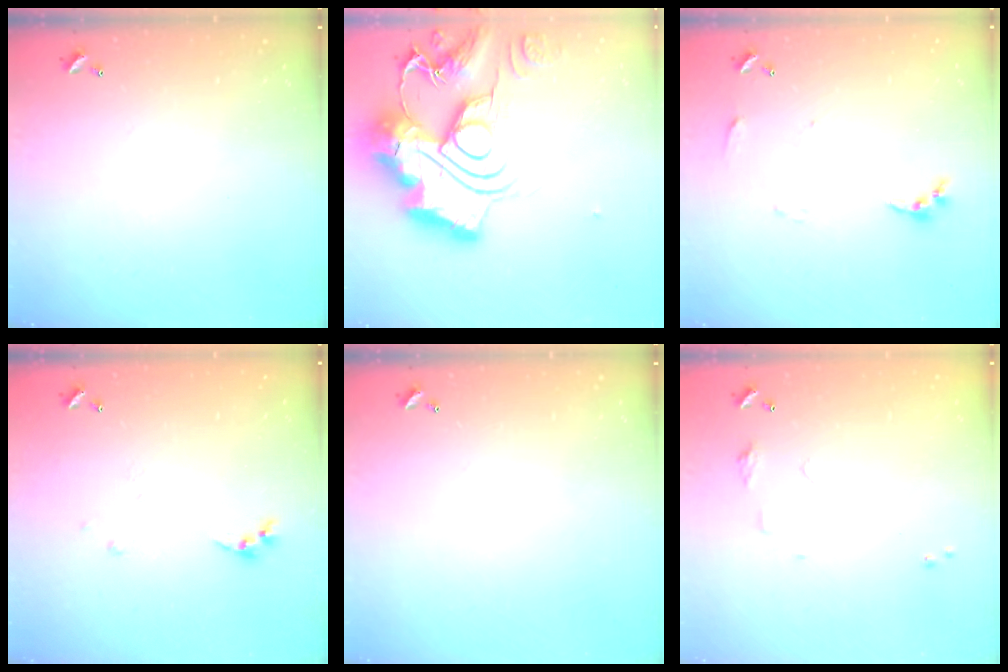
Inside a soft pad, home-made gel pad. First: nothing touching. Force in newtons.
{"total": 0.6, "press": 0.6, "slide": 0.0}
{"total": 4.6, "press": 4.6, "slide": 0.5}
{"total": 4.9, "press": 4.9, "slide": 0.4}
{"total": 0.0}
{"total": 6.3, "press": 6.3, "slide": 0.7}